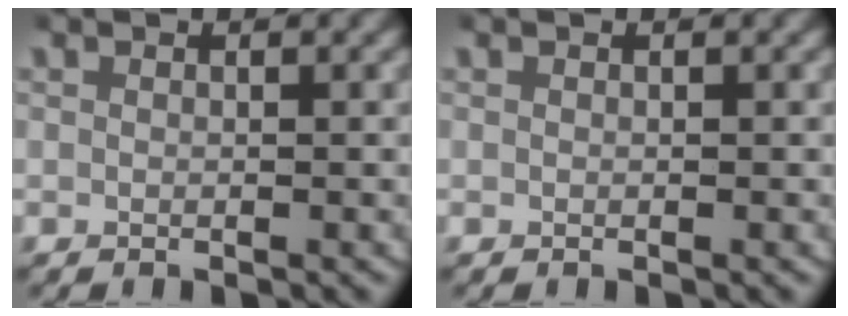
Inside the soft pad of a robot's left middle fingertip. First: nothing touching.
{"total": 0.0}